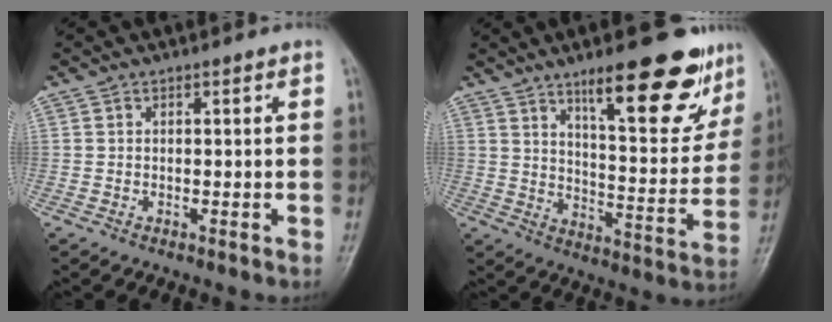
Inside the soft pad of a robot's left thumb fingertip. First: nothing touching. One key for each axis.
{"total": 19.0, "fx": 12.2, "fy": 5.7, "fz": 13.4, "tx": -0.138, "ty": -0.071, "tz": 0.182}